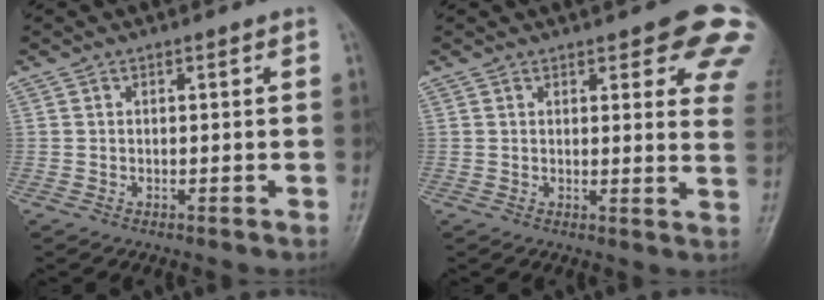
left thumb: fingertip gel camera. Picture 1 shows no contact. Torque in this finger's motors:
{"motor_torque": [2.64, 2.36, 1.38, -1.39, 0.25]}